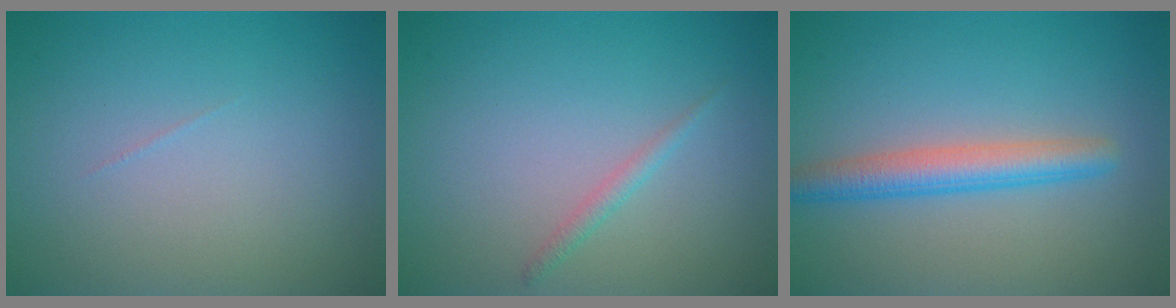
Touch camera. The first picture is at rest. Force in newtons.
{"total": 1.0, "press": 1.0, "slide": 0.1}
{"total": 3.7, "press": 3.7, "slide": 0.0}